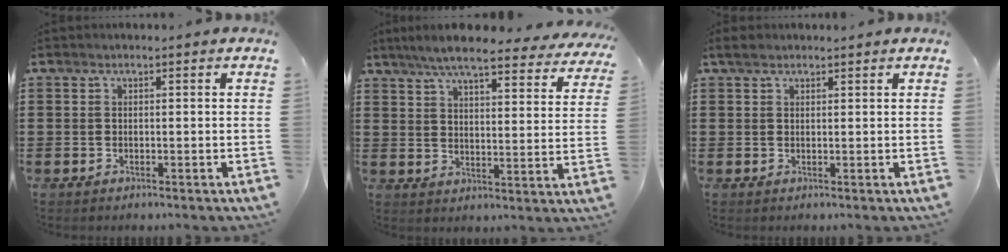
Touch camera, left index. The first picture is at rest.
{"total": 7.7, "force": [6.8, 0.1, 3.6], "torque": [-0.093, -0.032, 0.118]}
{"total": 1.7, "force": [1.3, 0.7, 0.8], "torque": [-0.020, 0.005, 0.025]}